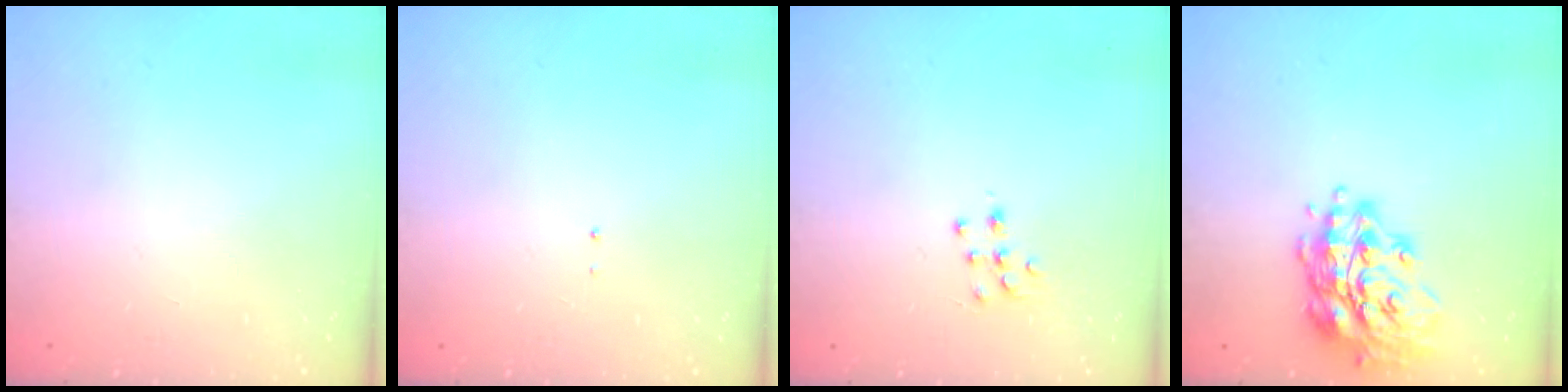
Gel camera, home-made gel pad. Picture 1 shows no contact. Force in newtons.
{"total": 0.7, "press": 0.7, "slide": 0.1}
{"total": 7.2, "press": 7.2, "slide": 0.5}
{"total": 16.1, "press": 15.9, "slide": 2.1}